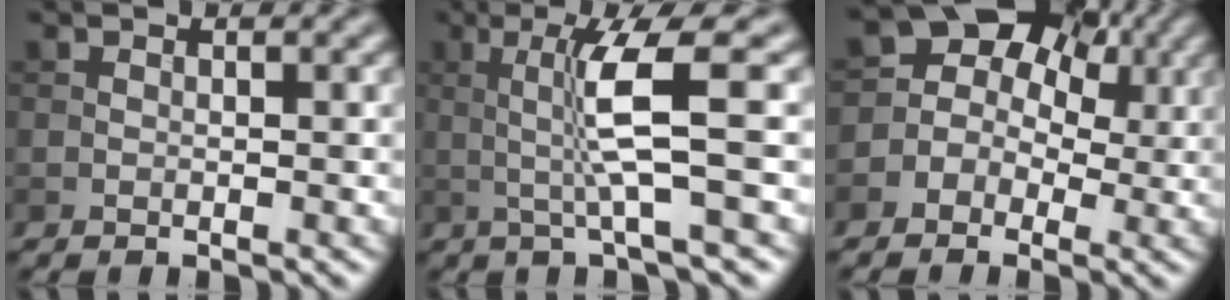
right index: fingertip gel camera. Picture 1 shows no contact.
{"total": 5.2, "force": [0.5, 0.3, 5.2], "torque": [-0.105, 0.002, 0.013]}
{"total": 8.5, "force": [1.9, 7.2, 3.9], "torque": [-0.045, 0.044, -0.024]}